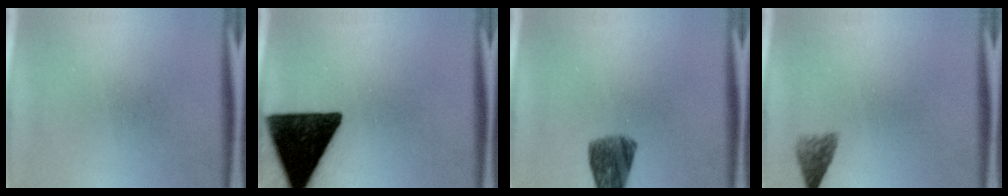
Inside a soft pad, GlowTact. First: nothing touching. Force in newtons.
{"total": 16.8}
{"total": 7.1}
{"total": 2.3}